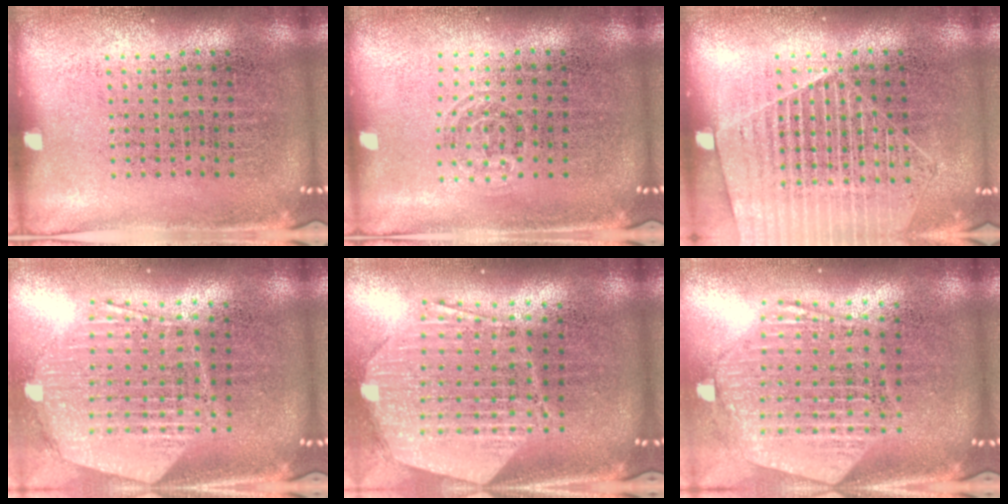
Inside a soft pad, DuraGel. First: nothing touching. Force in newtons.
{"total": 0.7, "press": 0.5, "slide": 0.5}
{"total": 1.4, "press": 1.3, "slide": 0.5}
{"total": 1.8, "press": 1.7, "slide": 0.7}
{"total": 3.0, "press": 2.4, "slide": 1.9}
{"total": 2.7, "press": 2.3, "slide": 1.5}